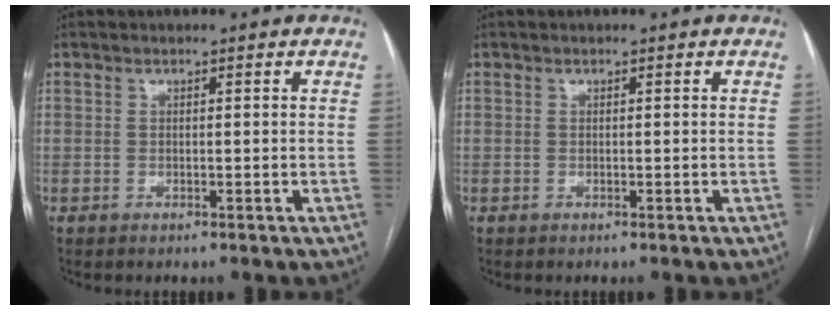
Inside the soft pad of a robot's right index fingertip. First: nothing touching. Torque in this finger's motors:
{"motor_torque": [-0.05, 0.05, 0.00, 0.00]}